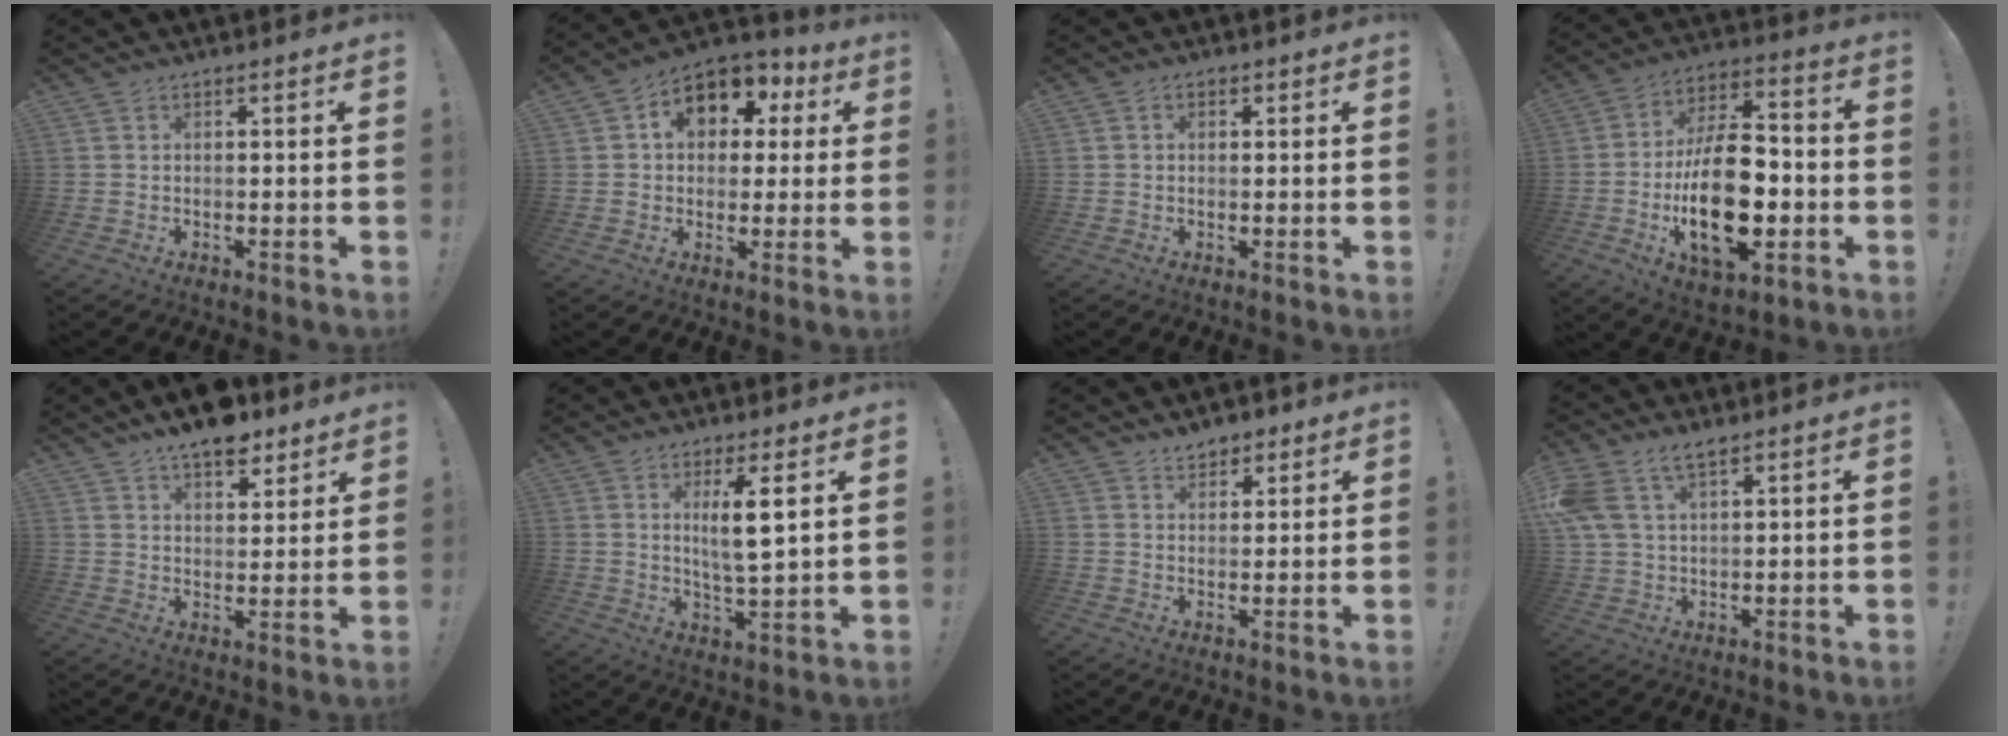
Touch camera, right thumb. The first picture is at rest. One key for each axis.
{"total": 10.9, "fx": 3.1, "fy": 8.5, "fz": 6.1, "tx": -0.084, "ty": -0.005, "tz": 0.060}
{"total": 1.2, "fx": 0.0, "fy": 1.0, "fz": 0.5, "tx": -0.004, "ty": 0.001, "tz": -0.002}
{"total": 23.0, "fx": -5.0, "fy": 12.1, "fz": 18.9, "tx": -0.342, "ty": 0.021, "tz": -0.077}
{"total": 10.3, "fx": 8.1, "fy": 4.2, "fz": 4.7, "tx": -0.064, "ty": -0.055, "tz": 0.146}
{"total": 8.0, "fx": 2.9, "fy": 1.0, "fz": 7.4, "tx": -0.124, "ty": -0.011, "tz": 0.045}
{"total": 4.4, "fx": 3.5, "fy": 2.4, "fz": 0.9, "tx": 0.001, "ty": -0.021, "tz": 0.064}
{"total": 7.4, "fx": 4.7, "fy": 3.6, "fz": 4.5, "tx": -0.094, "ty": -0.014, "tz": 0.092}